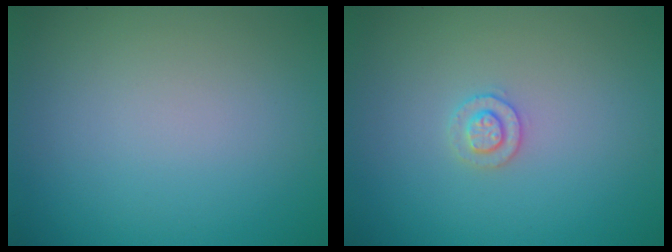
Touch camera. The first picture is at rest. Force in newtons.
{"total": 1.5, "press": 1.5, "slide": 0.1}